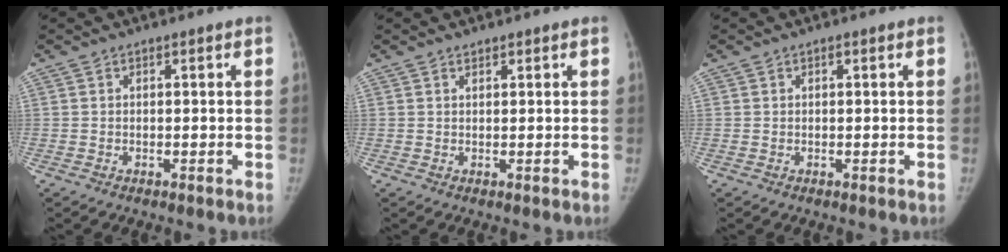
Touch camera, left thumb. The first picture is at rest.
{"total": 0.7, "force": [0.6, 0.3, 0.1], "torque": [0.004, -0.005, 0.009]}
{"total": 0.0}